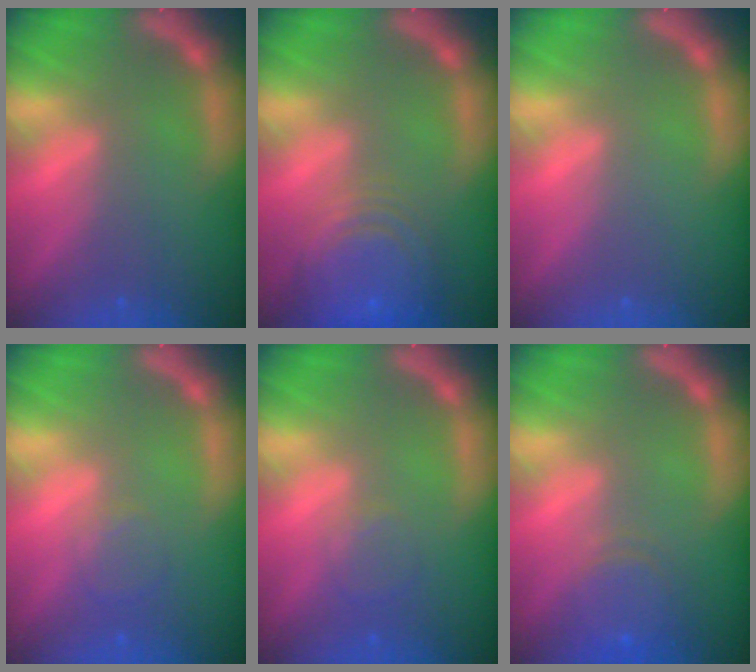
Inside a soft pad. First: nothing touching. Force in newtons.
{"total": 9.5}
{"total": 0.0}
{"total": 2.0}
{"total": 2.0}
{"total": 4.0}